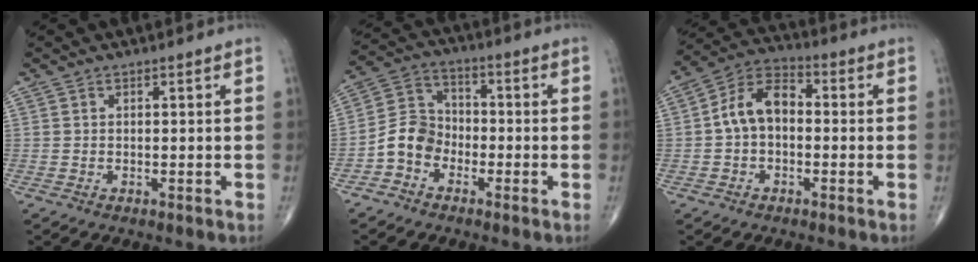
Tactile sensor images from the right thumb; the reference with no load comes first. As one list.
[{"total": 7.4, "force": [-3.2, 5.9, 3.2], "torque": [-0.045, 0.037, -0.074]}, {"total": 9.3, "force": [-0.3, 6.2, 6.9], "torque": [-0.112, 0.033, -0.020]}]